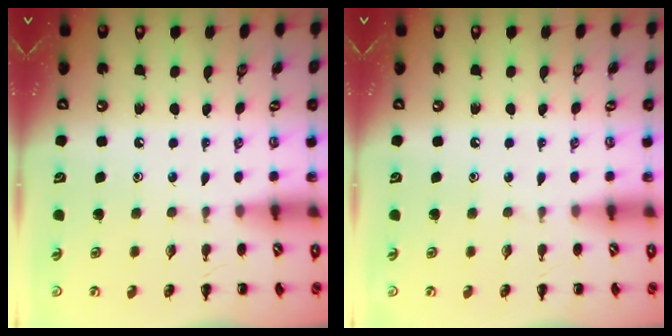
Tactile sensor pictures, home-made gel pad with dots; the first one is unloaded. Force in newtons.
{"total": 0.0}